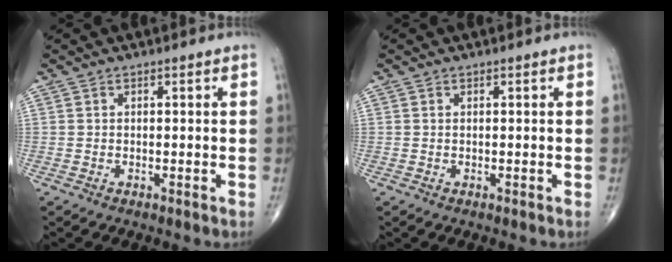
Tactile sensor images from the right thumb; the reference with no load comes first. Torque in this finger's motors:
{"motor_torque": [0.14, 0.02, 0.05, -0.12, 0.01]}